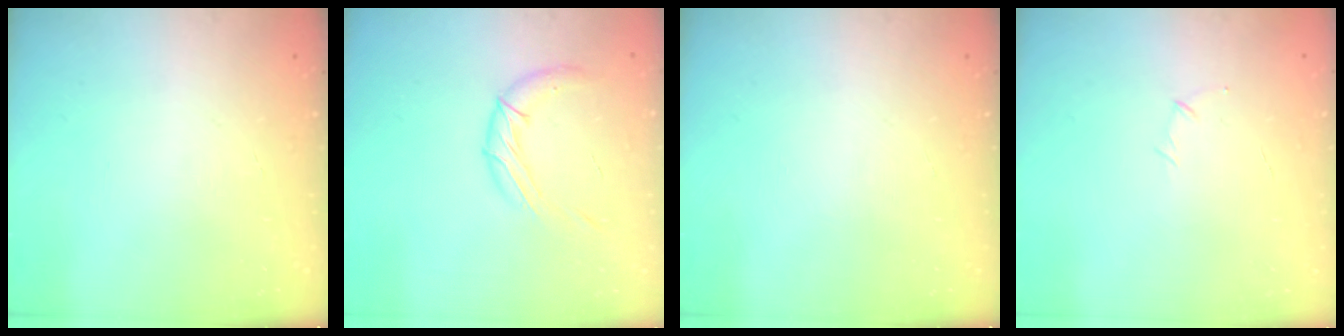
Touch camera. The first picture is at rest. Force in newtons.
{"total": 10.0, "press": 10.0, "slide": 0.9}
{"total": 0.0}
{"total": 4.0, "press": 3.9, "slide": 0.9}